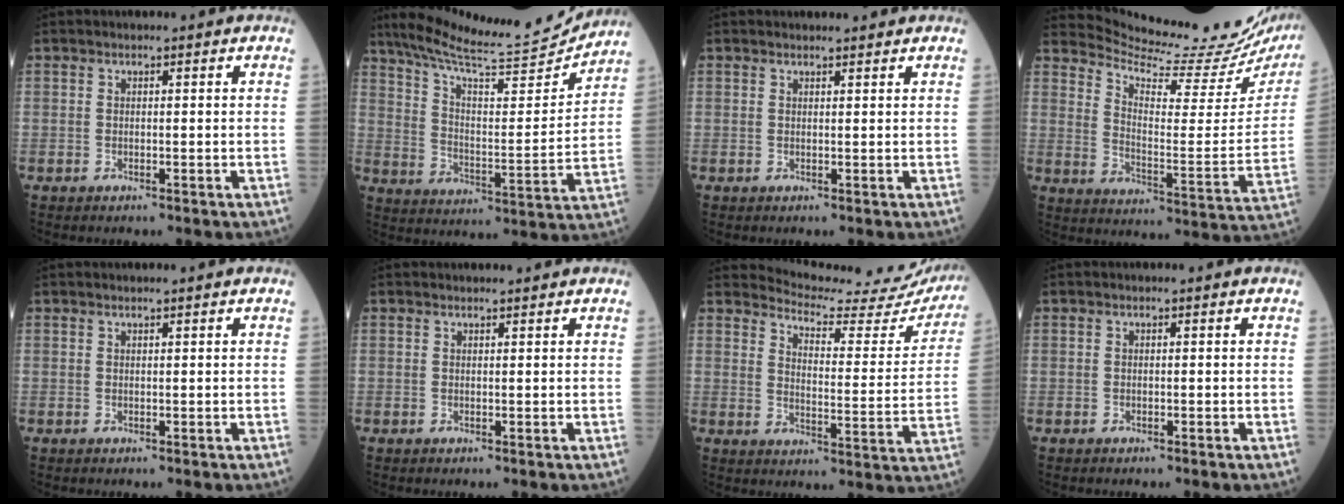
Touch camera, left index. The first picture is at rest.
{"total": 19.1, "force": [18.0, 0.6, 6.4], "torque": [-0.117, -0.038, 0.266]}
{"total": 2.3, "force": [2.3, 0.3, 0.3], "torque": [-0.007, 0.006, 0.028]}
{"total": 21.8, "force": [21.1, 1.0, 5.2], "torque": [-0.093, -0.110, 0.273]}
{"total": 0.7, "force": [0.6, -0.1, 0.4], "torque": [-0.005, 0.003, 0.011]}
{"total": 1.3, "force": [1.3, 0.1, 0.2], "torque": [-0.005, 0.004, 0.017]}
{"total": 17.6, "force": [17.3, 1.4, 2.8], "torque": [-0.035, -0.094, 0.194]}
{"total": 0.0}